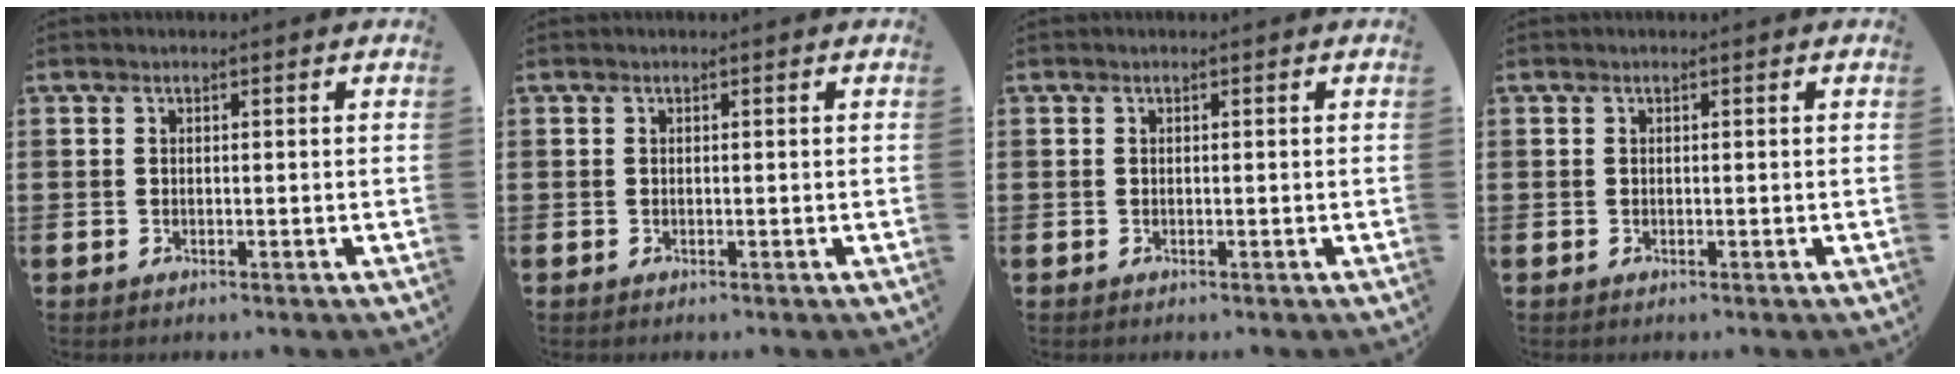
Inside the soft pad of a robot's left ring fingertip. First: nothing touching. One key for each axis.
{"total": 0.0}
{"total": 0.0}
{"total": 0.0}